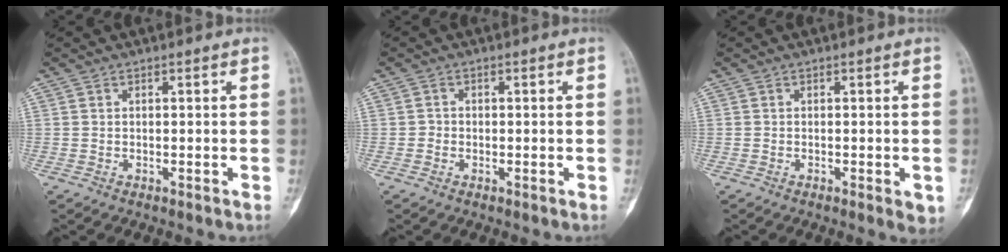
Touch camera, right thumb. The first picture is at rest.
{"total": 3.0, "force": [-1.0, 2.8, 0.7], "torque": [0.007, 0.012, -0.029]}
{"total": 2.9, "force": [-0.9, 0.9, 2.6], "torque": [-0.026, -0.005, -0.011]}